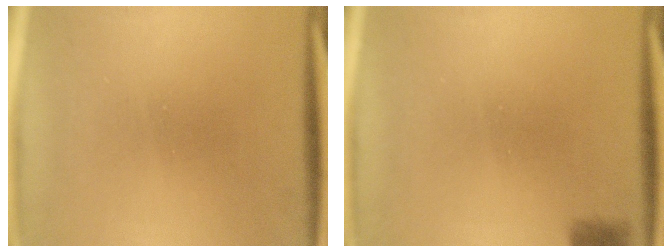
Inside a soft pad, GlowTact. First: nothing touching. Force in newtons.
{"total": 2.9}